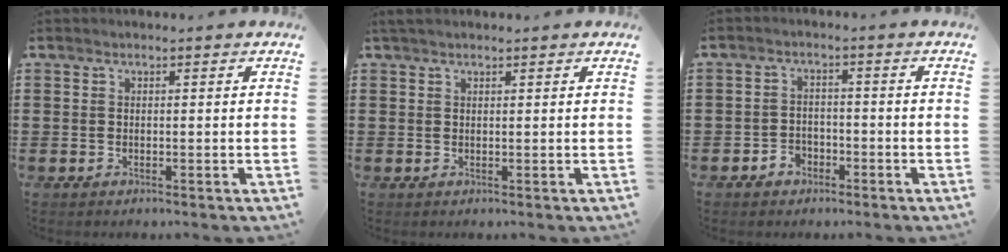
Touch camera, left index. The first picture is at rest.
{"total": 1.2, "force": [0.9, 0.4, 0.7], "torque": [-0.015, 0.003, 0.017]}
{"total": 2.5, "force": [-2.0, 1.4, 0.2], "torque": [-0.013, 0.004, -0.044]}